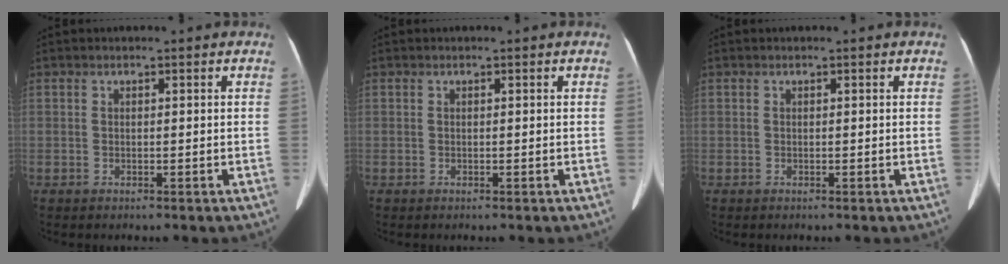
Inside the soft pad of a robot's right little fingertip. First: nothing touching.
{"total": 0.0}
{"total": 0.0}